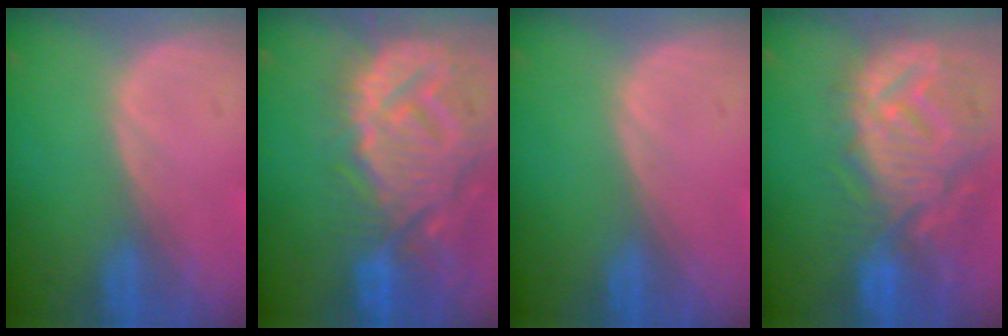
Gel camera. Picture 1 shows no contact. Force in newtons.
{"total": 14.4, "press": 12.4, "slide": 7.3}
{"total": 0.0}
{"total": 12.4, "press": 11.1, "slide": 5.5}